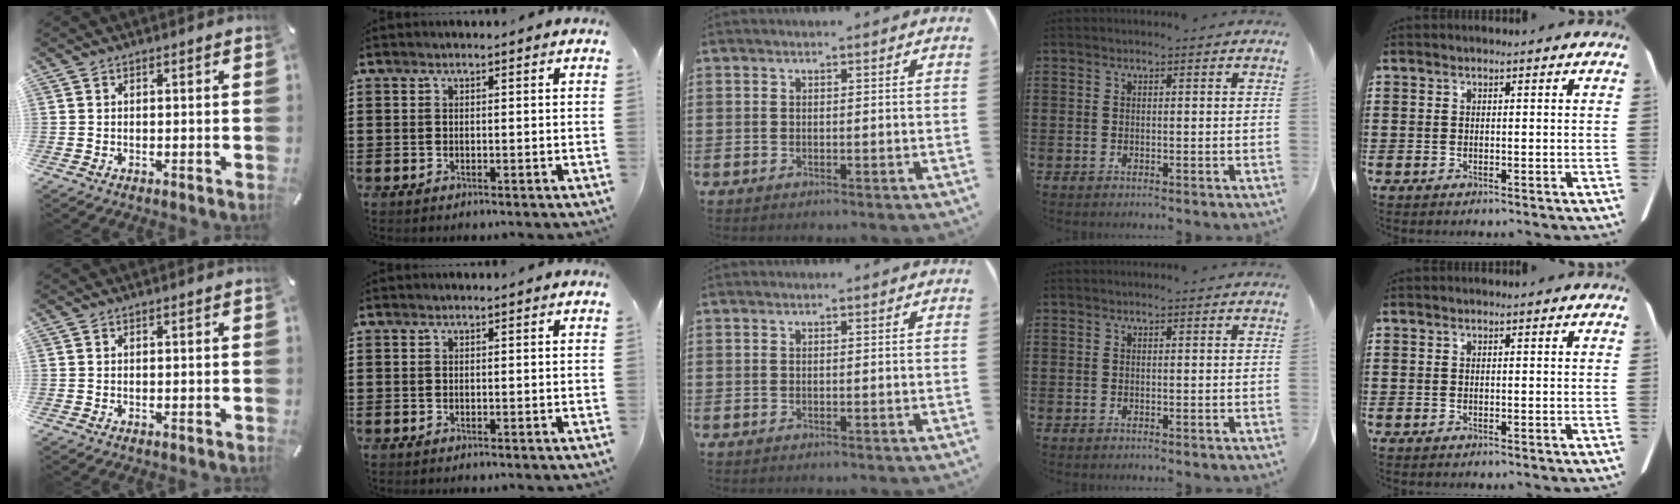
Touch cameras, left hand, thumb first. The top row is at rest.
{}